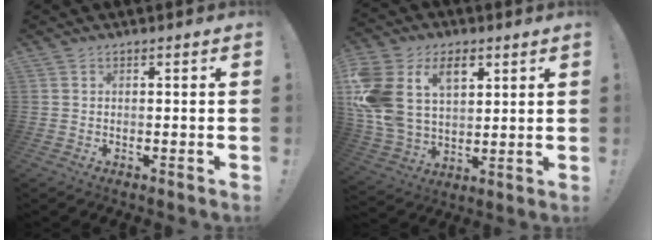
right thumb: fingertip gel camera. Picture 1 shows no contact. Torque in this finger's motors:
{"motor_torque": [1.03, 1.05, 1.49, 0.27, 0.23]}